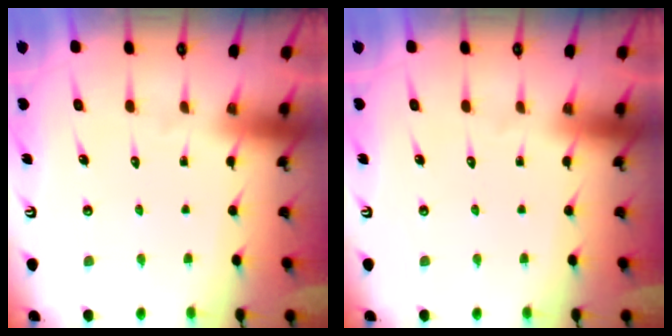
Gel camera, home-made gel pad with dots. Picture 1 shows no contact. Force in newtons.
{"total": 0.0}